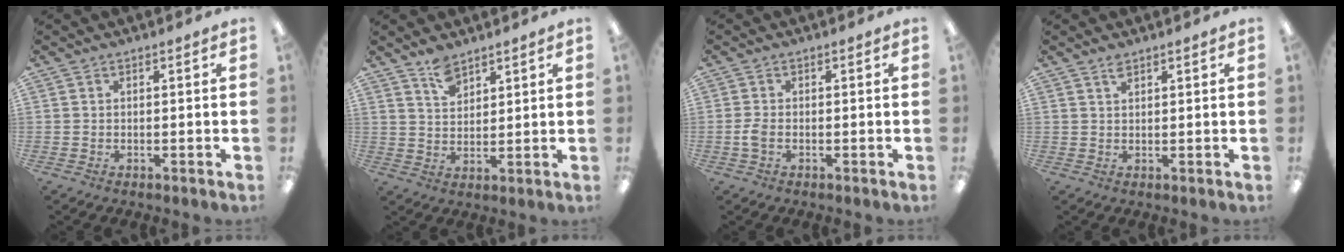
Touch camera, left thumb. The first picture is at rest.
{"total": 5.6, "force": [4.6, 2.6, 2.1], "torque": [-0.035, -0.022, 0.084]}
{"total": 2.5, "force": [-0.5, 1.4, 2.1], "torque": [-0.043, 0.002, -0.011]}
{"total": 1.9, "force": [1.6, 0.5, 0.9], "torque": [-0.021, 0.000, 0.029]}